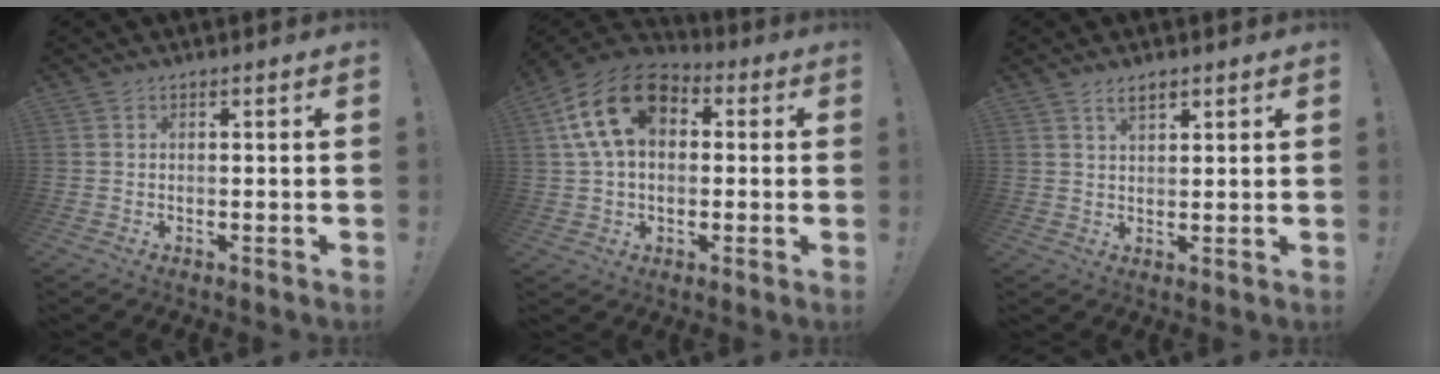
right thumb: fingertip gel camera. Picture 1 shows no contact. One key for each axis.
{"total": 17.5, "fx": 5.4, "fy": 11.5, "fz": 12.0, "tx": -0.224, "ty": -0.001, "tz": 0.098}
{"total": 3.4, "fx": 2.2, "fy": 1.4, "fz": 2.2, "tx": -0.033, "ty": -0.011, "tz": 0.037}